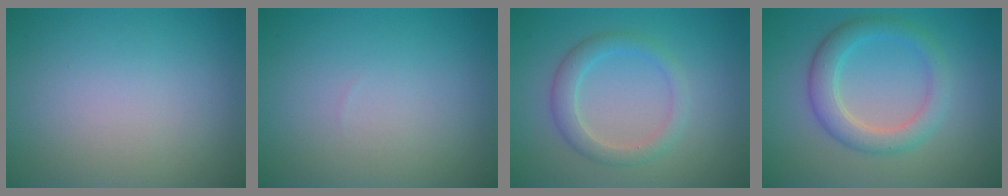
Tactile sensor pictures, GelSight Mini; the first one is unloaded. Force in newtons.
{"total": 0.0}
{"total": 2.6, "press": 2.6, "slide": 0.1}
{"total": 3.7, "press": 3.7, "slide": 0.2}